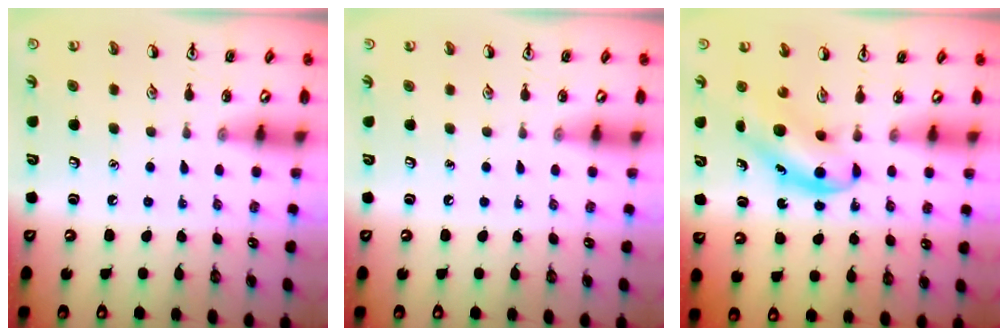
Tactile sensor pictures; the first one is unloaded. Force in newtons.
{"total": 0.0}
{"total": 5.4, "press": 5.4, "slide": 0.6}